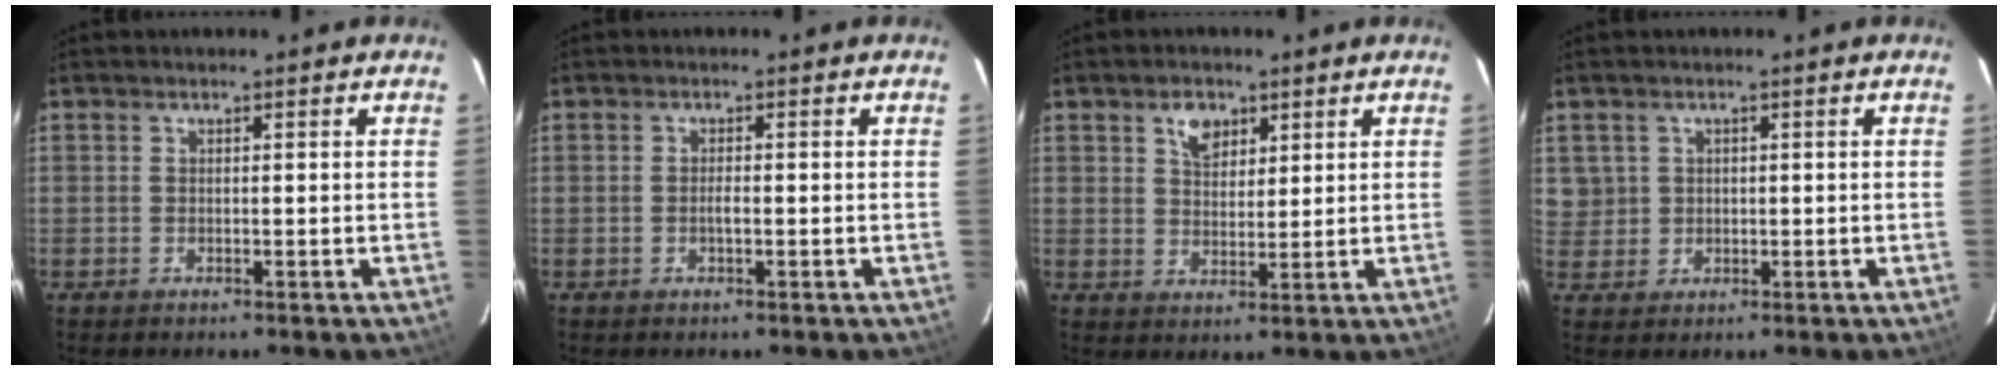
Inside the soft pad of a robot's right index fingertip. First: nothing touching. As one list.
[{"total": 1.2, "force": [-0.3, 0.3, 1.1], "torque": [-0.021, 0.001, -0.006]}, {"total": 5.0, "force": [2.7, 3.2, 2.6], "torque": [-0.033, 0.006, 0.050]}, {"total": 4.0, "force": [1.0, 3.8, 0.4], "torque": [0.001, 0.013, 0.025]}]